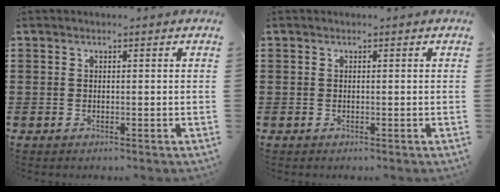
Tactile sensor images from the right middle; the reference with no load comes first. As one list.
[{"total": 0.0}]